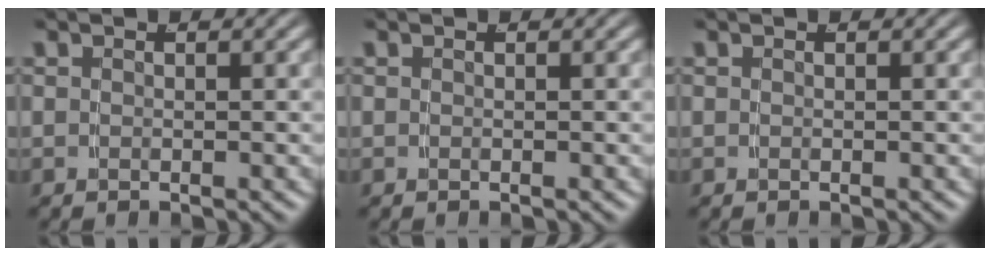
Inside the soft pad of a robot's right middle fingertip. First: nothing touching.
{"total": 0.0}
{"total": 0.0}